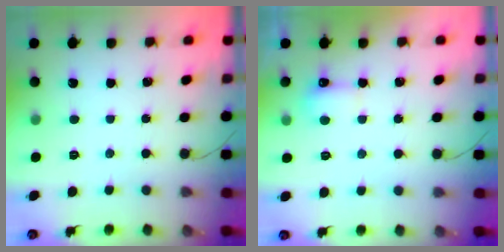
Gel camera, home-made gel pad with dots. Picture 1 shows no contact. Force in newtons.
{"total": 4.6, "press": 4.4, "slide": 1.3}